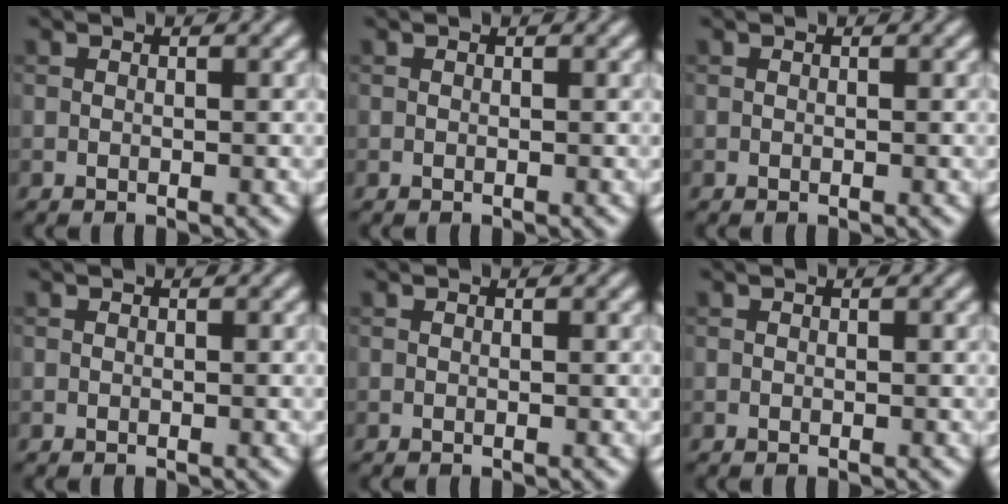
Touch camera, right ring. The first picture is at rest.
{"total": 0.0}
{"total": 0.0}
{"total": 0.0}
{"total": 0.0}
{"total": 0.0}